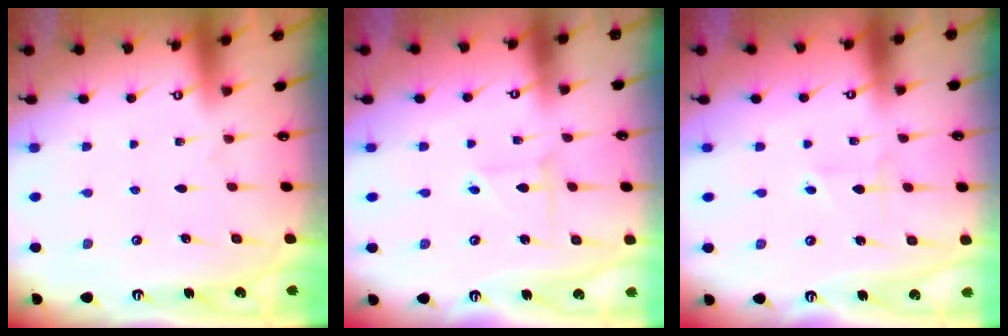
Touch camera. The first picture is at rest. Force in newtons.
{"total": 2.4, "press": 2.4, "slide": 0.2}
{"total": 1.6, "press": 1.6, "slide": 0.3}